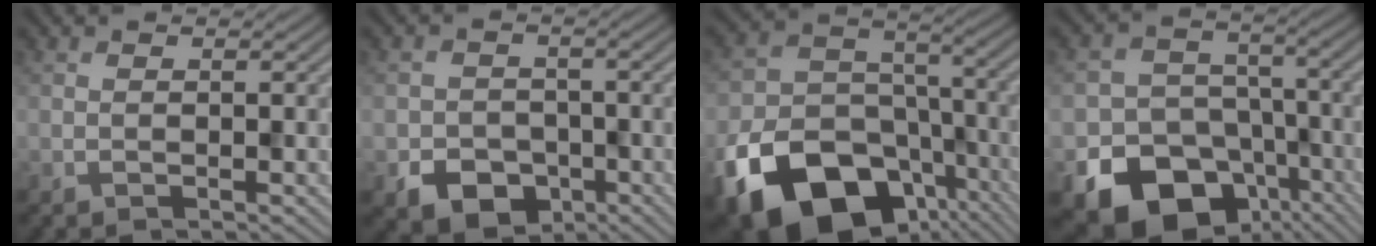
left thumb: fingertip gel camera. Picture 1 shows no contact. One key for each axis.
{"total": 6.2, "fx": -3.0, "fy": 4.7, "fz": 2.7, "tx": -0.051, "ty": -0.017, "tz": -0.051}
{"total": 19.6, "fx": -11.0, "fy": 13.2, "fz": 9.5, "tx": -0.205, "ty": -0.052, "tz": -0.164}
{"total": 18.3, "fx": -10.4, "fy": 13.6, "fz": 6.5, "tx": -0.112, "ty": -0.074, "tz": -0.168}